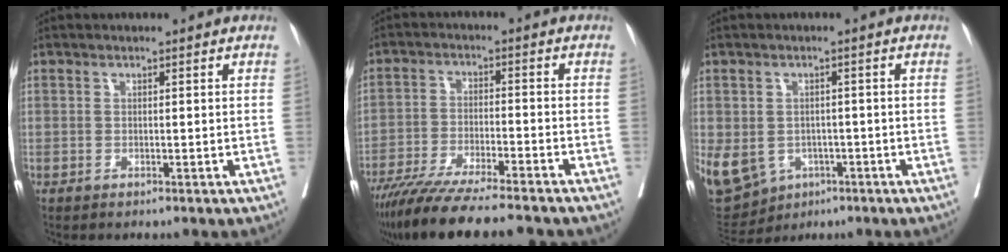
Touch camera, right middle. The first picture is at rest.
{"total": 15.6, "force": [-13.3, 0.8, 8.1], "torque": [-0.134, -0.037, -0.213]}
{"total": 19.3, "force": [-6.9, 16.1, 8.2], "torque": [-0.257, -0.005, -0.084]}